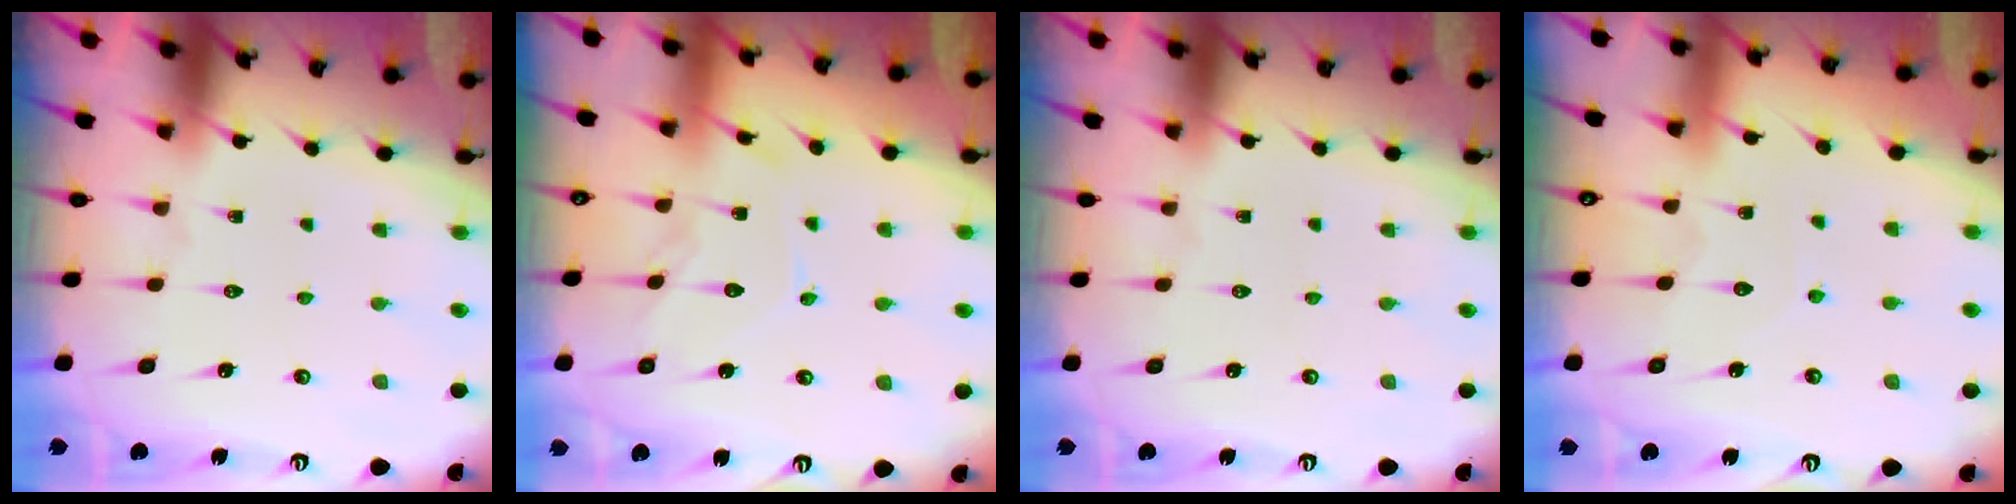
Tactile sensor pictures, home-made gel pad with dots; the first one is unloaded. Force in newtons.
{"total": 10.2, "press": 10.2, "slide": 0.8}
{"total": 0.0}
{"total": 4.5, "press": 4.5, "slide": 0.5}